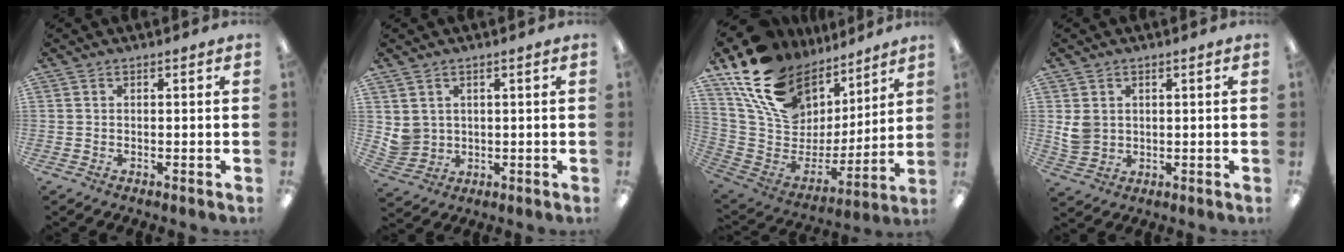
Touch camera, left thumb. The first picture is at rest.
{"total": 4.2, "force": [1.9, 3.7, 0.4], "torque": [-0.015, -0.005, 0.038]}
{"total": 18.9, "force": [12.5, 11.9, 7.6], "torque": [-0.153, -0.083, 0.241]}
{"total": 4.8, "force": [1.4, 4.1, 1.9], "torque": [-0.034, 0.006, 0.031]}